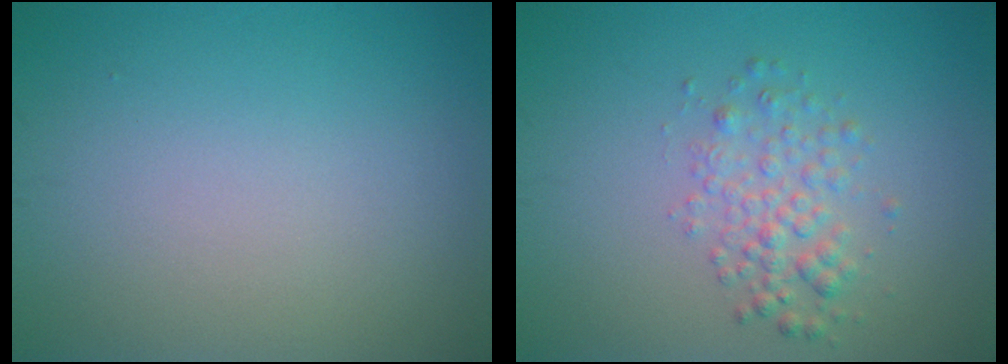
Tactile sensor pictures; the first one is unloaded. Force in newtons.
{"total": 2.6, "press": 2.6, "slide": 0.1}